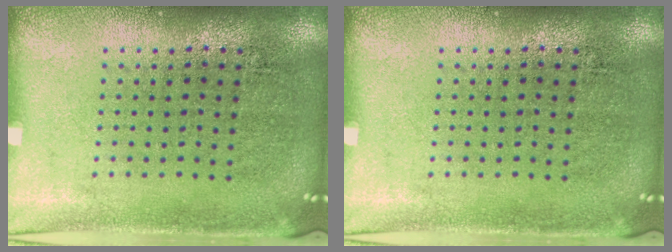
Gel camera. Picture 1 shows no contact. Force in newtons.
{"total": 0.0}